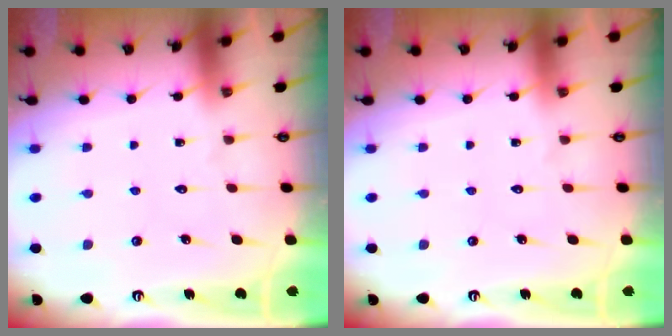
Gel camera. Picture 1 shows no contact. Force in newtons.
{"total": 0.0}